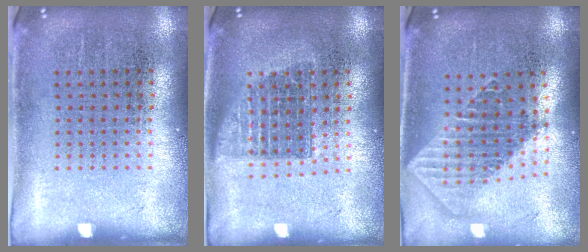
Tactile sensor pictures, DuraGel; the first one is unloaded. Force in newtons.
{"total": 1.4, "press": 1.1, "slide": 0.8}
{"total": 1.8, "press": 1.5, "slide": 1.0}